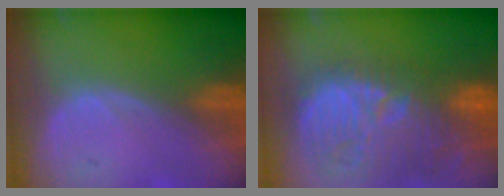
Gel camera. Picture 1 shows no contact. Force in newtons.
{"total": 13.9, "press": 12.7, "slide": 5.5}